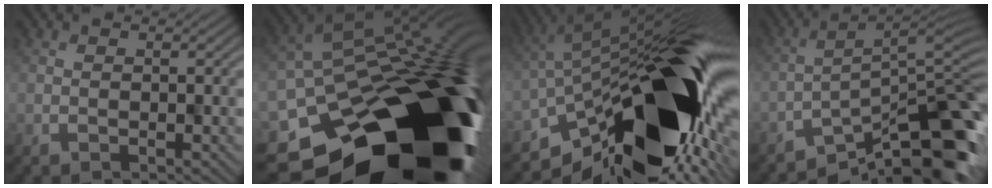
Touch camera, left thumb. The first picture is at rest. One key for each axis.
{"total": 21.5, "fx": -11.1, "fy": 13.9, "fz": 12.1, "tx": -0.148, "ty": -0.064, "tz": -0.135}
{"total": 18.4, "fx": -6.0, "fy": 7.8, "fz": 15.5, "tx": -0.237, "ty": -0.018, "tz": -0.111}
{"total": 11.0, "fx": -7.3, "fy": 2.5, "fz": 7.8, "tx": -0.116, "ty": 0.001, "tz": -0.127}